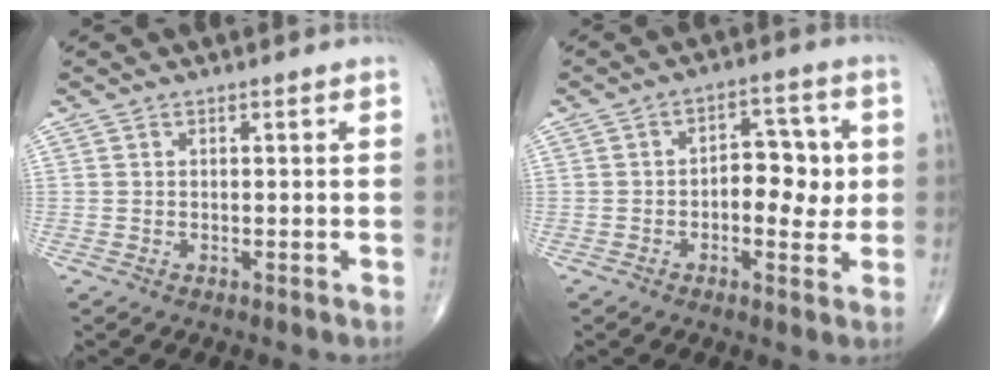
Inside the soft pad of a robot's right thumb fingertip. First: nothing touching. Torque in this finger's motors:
{"motor_torque": [0.18, 0.00, -0.05, -0.21, 0.10]}